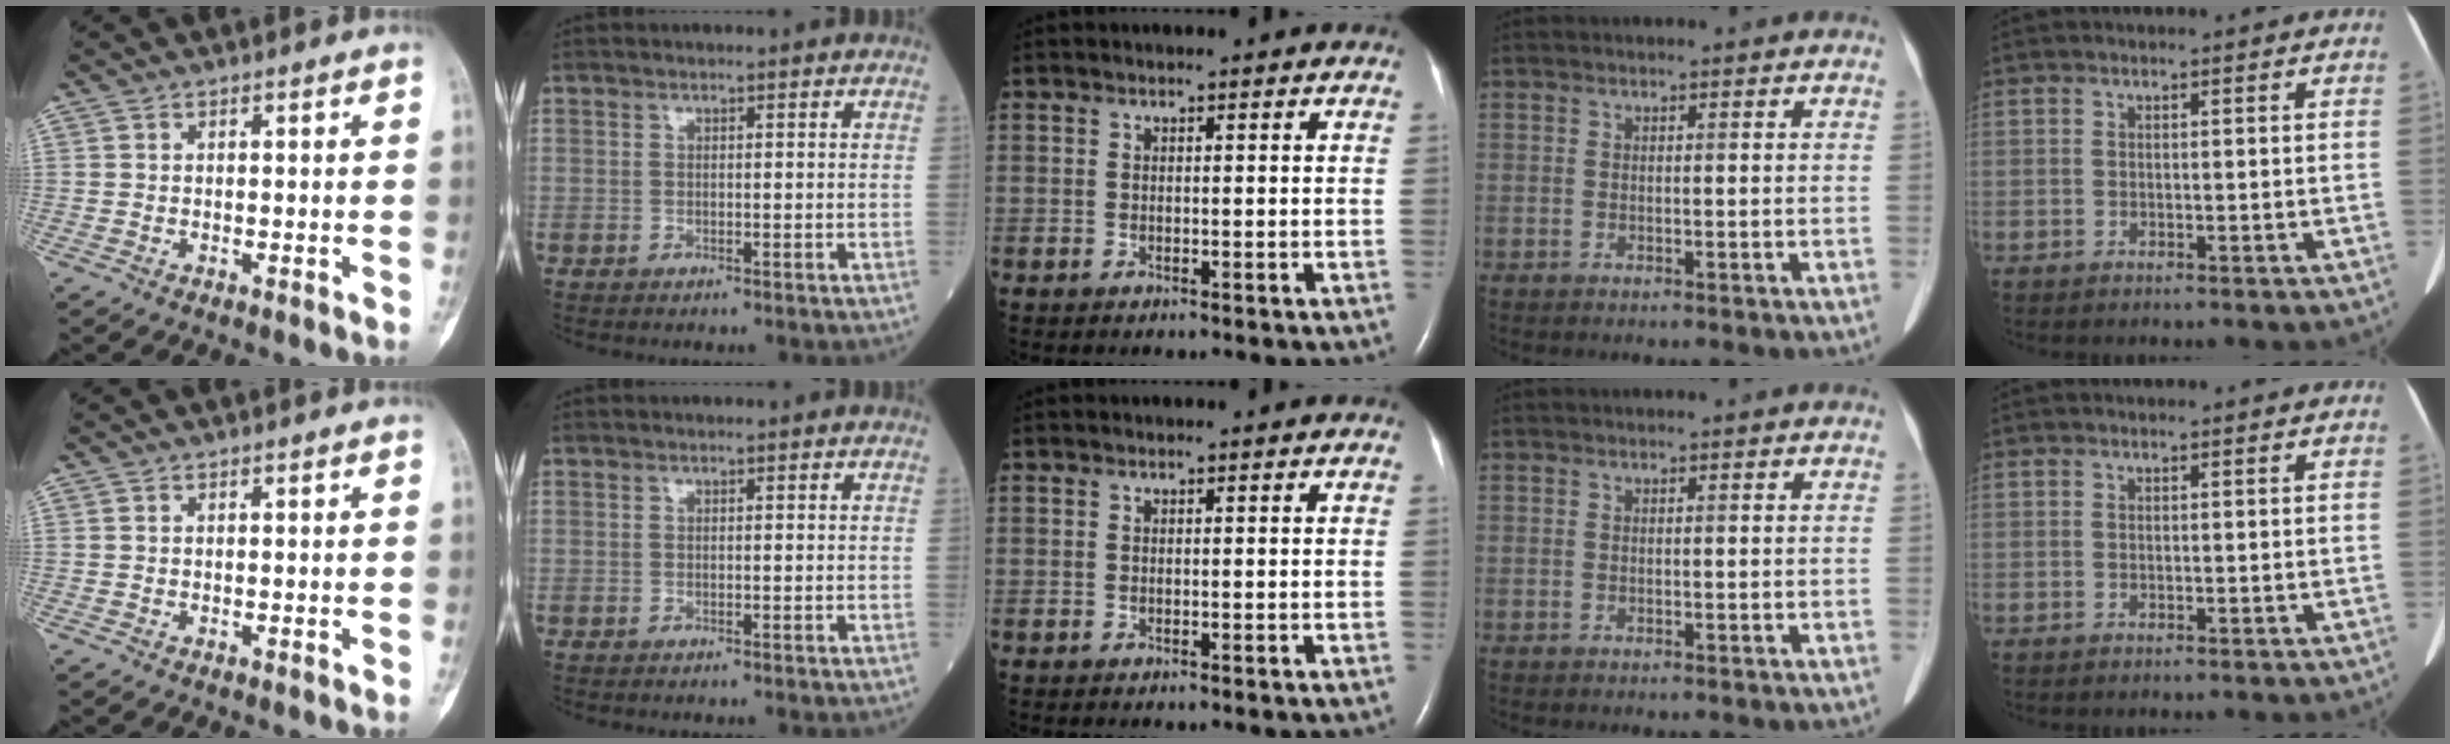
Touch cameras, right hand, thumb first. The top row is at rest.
{}